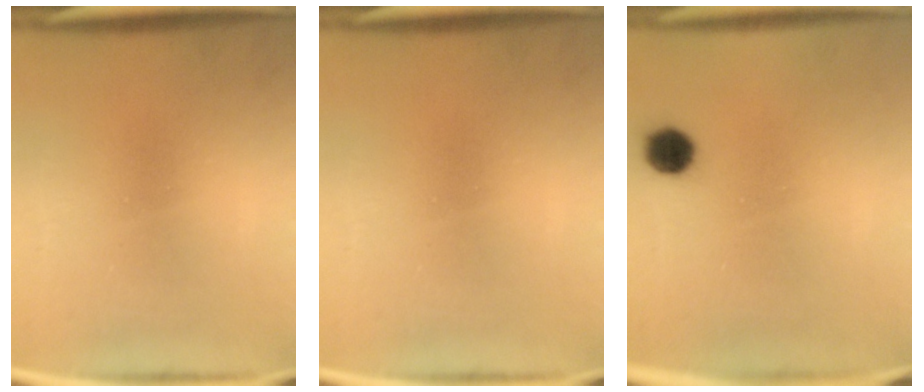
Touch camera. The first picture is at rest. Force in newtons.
{"total": 0.0}
{"total": 4.2}